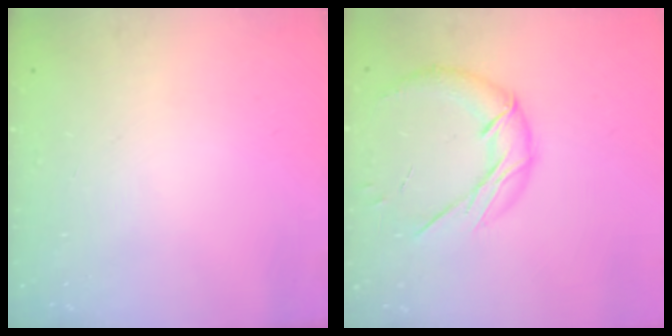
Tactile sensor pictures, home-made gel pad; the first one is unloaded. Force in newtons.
{"total": 13.0, "press": 12.9, "slide": 1.2}